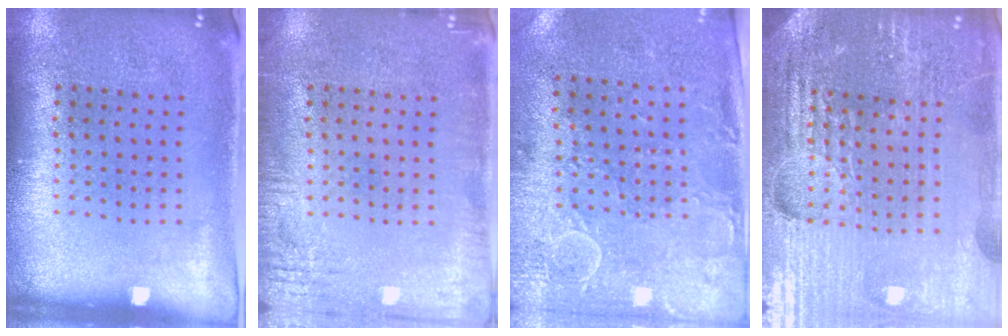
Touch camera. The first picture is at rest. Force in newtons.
{"total": 2.5, "press": 2.5, "slide": 0.2}
{"total": 3.0, "press": 2.4, "slide": 1.7}
{"total": 5.3, "press": 4.8, "slide": 2.1}